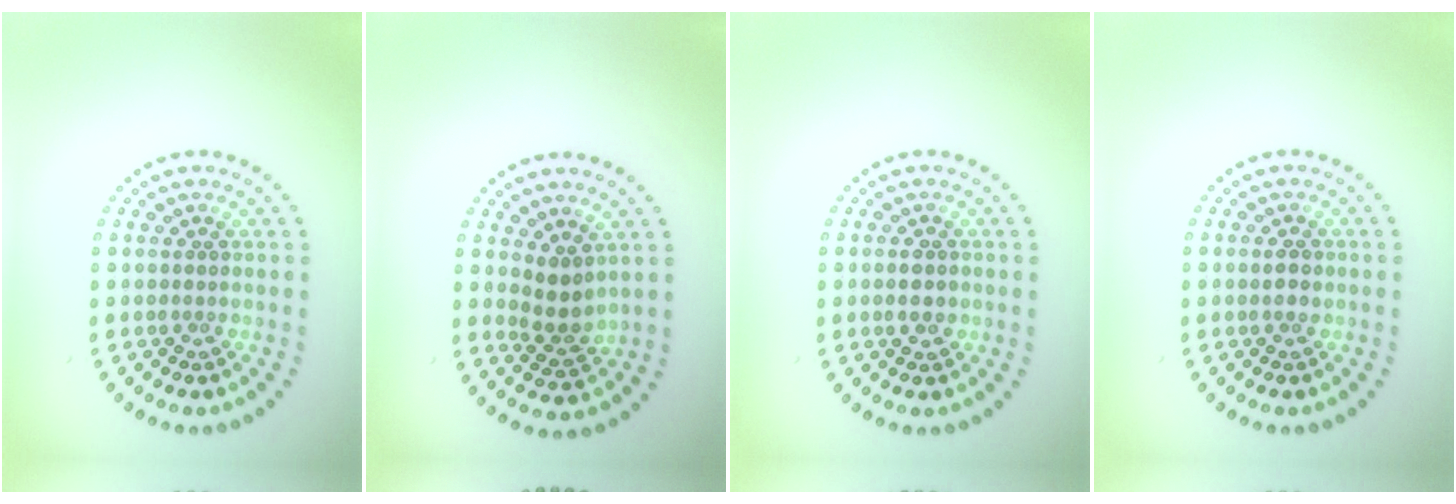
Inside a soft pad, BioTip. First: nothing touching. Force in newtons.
{"total": 2.3, "press": 1.9, "slide": 1.2}
{"total": 1.4, "press": 1.4, "slide": 0.2}
{"total": 1.0, "press": 1.0, "slide": 0.2}